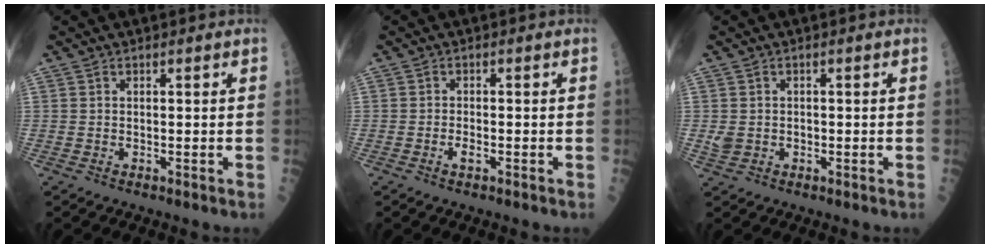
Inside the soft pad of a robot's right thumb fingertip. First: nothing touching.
{"total": 1.4, "force": [-0.5, 0.5, 1.1], "torque": [-0.018, 0.003, -0.008]}
{"total": 2.3, "force": [-0.3, 2.0, 1.2], "torque": [-0.017, 0.006, -0.002]}